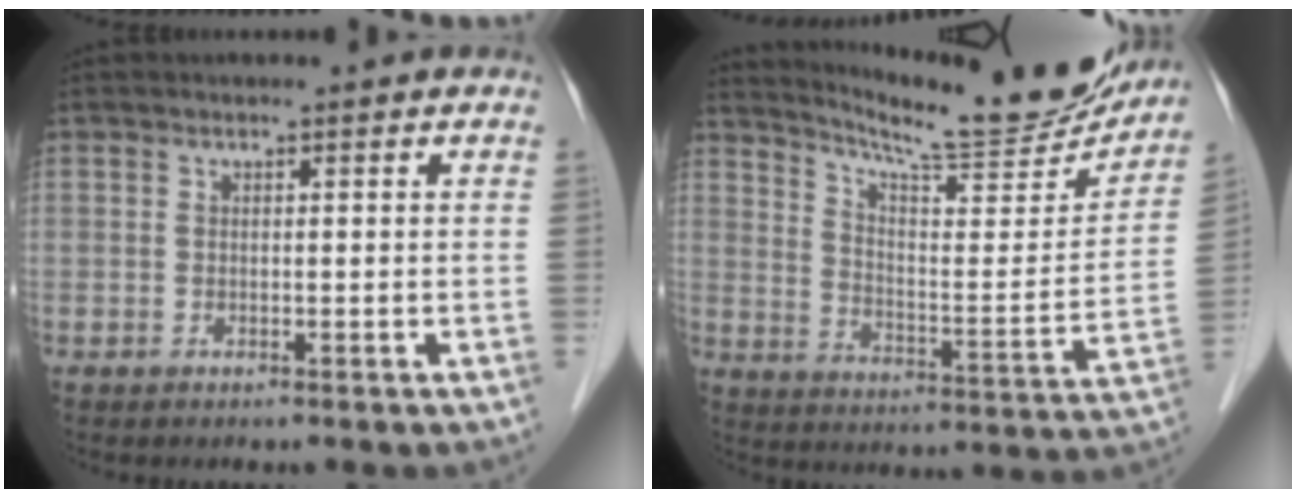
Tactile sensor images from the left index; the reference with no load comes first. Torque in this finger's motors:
{"motor_torque": [-0.67, -0.99, 0.08, 0.03]}